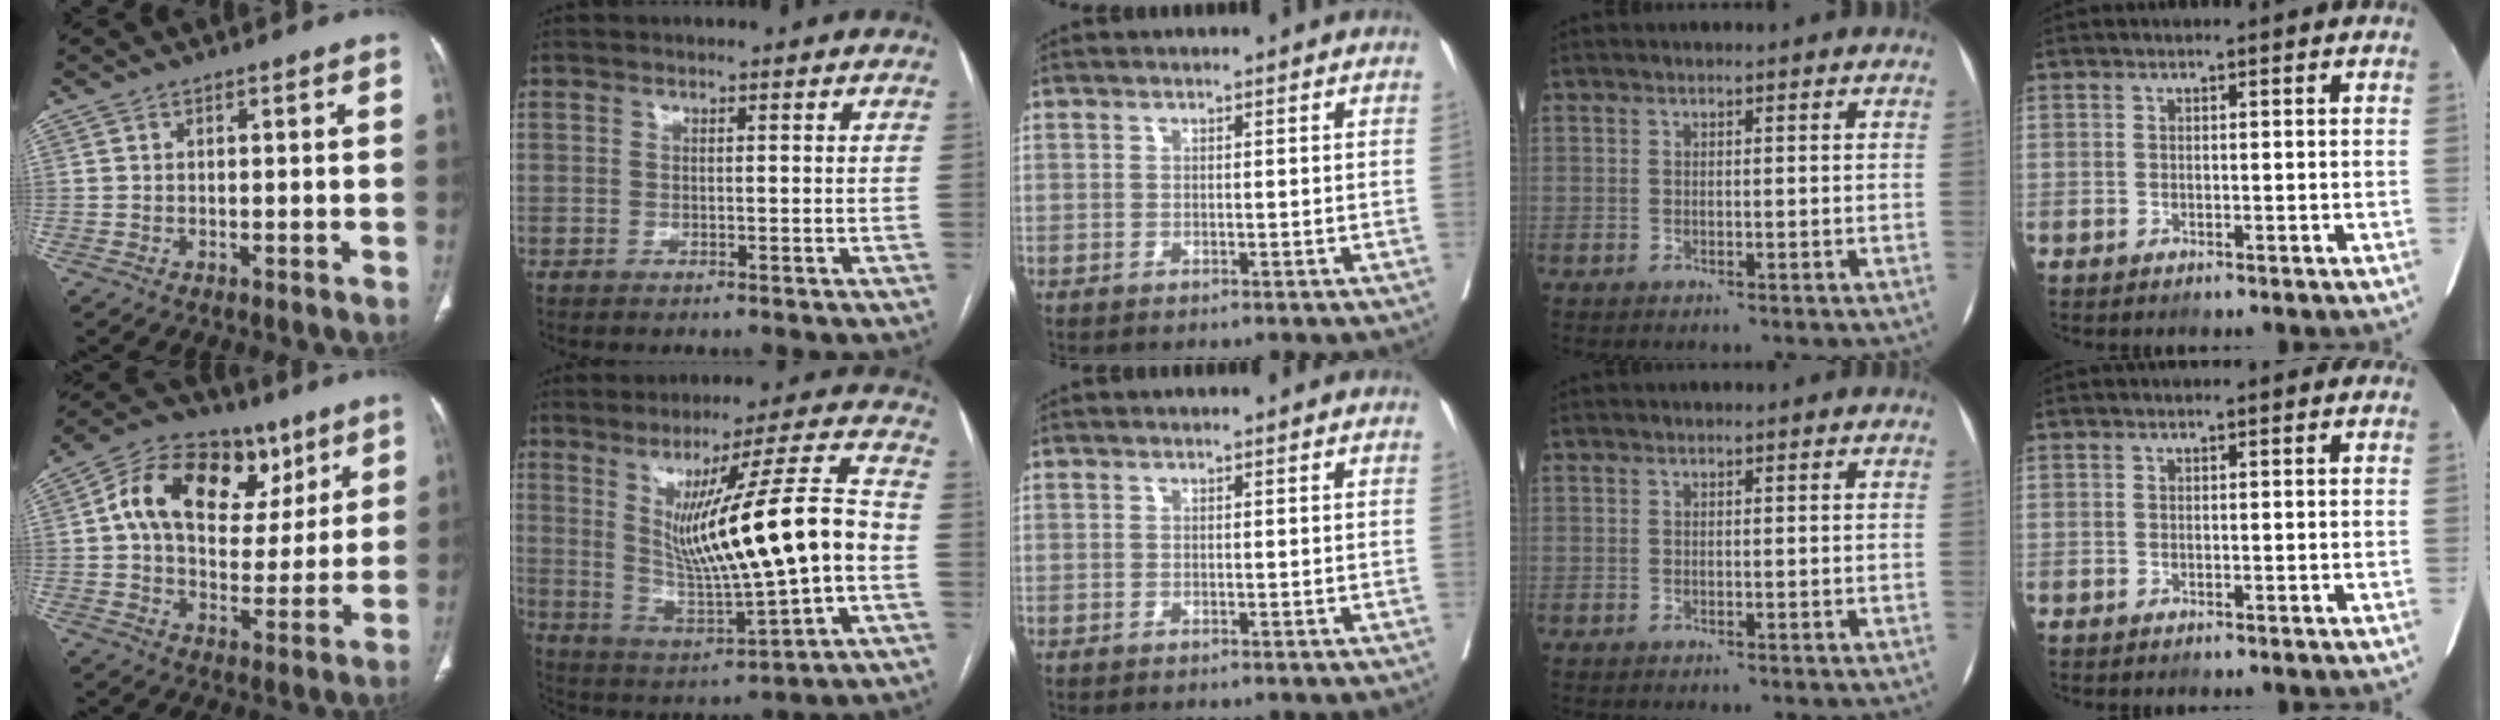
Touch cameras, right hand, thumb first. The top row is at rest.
{"thumb": {"total": 20.9, "force": [7.8, 14.0, 13.5], "torque": [-0.178, 0.014, 0.121]}, "index": {"total": 18.8, "force": [0.6, 1.0, 18.7], "torque": [-0.311, -0.001, 0.014]}}